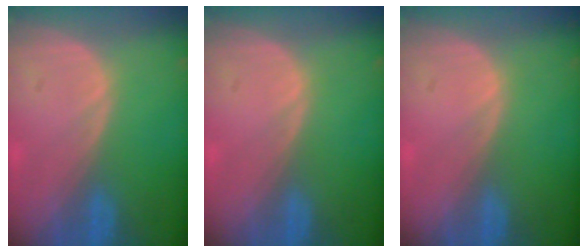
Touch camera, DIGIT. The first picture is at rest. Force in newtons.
{"total": 0.0}
{"total": 0.0}